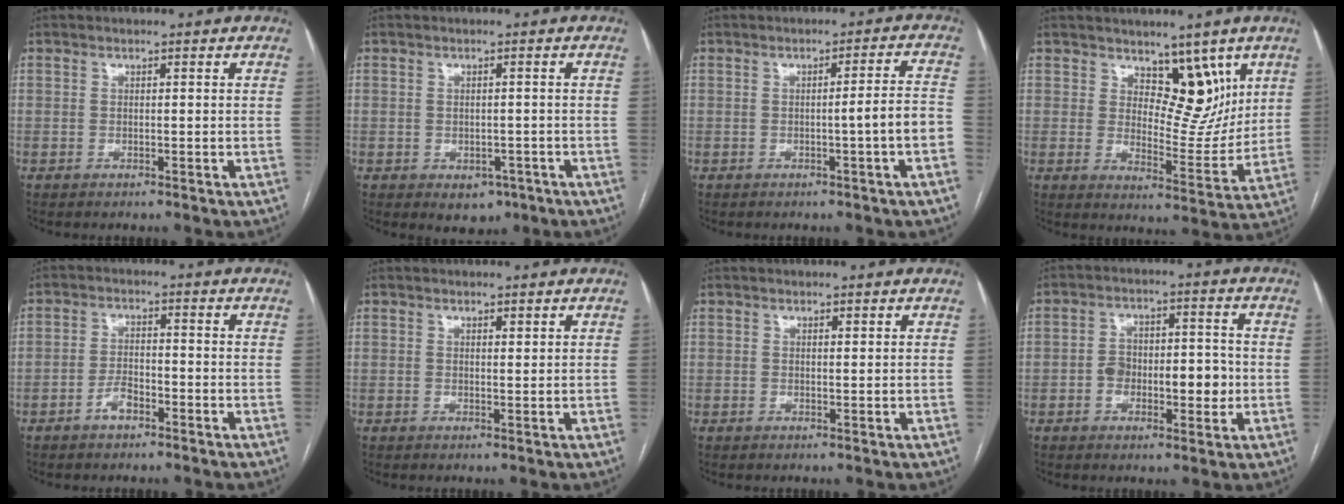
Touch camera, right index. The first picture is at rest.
{"total": 3.6, "force": [-1.7, 2.6, 1.8], "torque": [-0.014, 0.001, -0.011]}
{"total": 4.8, "force": [-1.5, -0.7, 4.5], "torque": [-0.057, 0.010, -0.023]}
{"total": 8.5, "force": [5.1, 4.5, 5.1], "torque": [-0.057, -0.006, 0.087]}
{"total": 3.3, "force": [-2.0, 1.4, 2.1], "torque": [-0.039, 0.007, -0.039]}
{"total": 0.8, "force": [0.6, 0.2, 0.5], "torque": [-0.011, -0.003, 0.010]}
{"total": 0.6, "force": [0.4, 0.1, 0.4], "torque": [-0.009, -0.002, 0.006]}
{"total": 8.5, "force": [-1.5, 4.5, 7.0], "torque": [-0.106, 0.023, -0.019]}